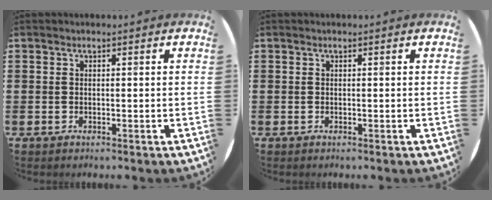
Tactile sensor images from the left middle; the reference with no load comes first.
{"total": 0.0}